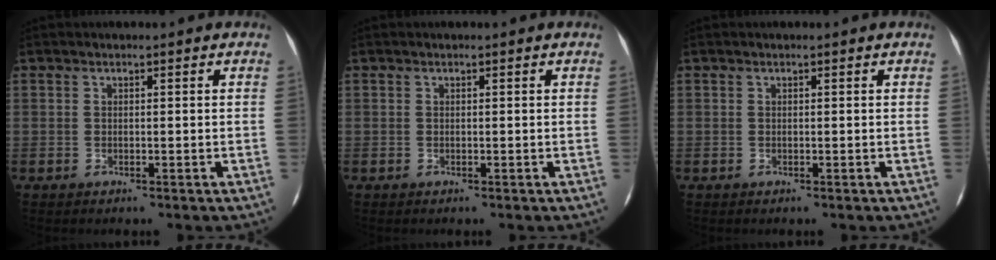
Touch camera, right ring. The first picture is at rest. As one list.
[{"total": 0.0}, {"total": 0.0}]